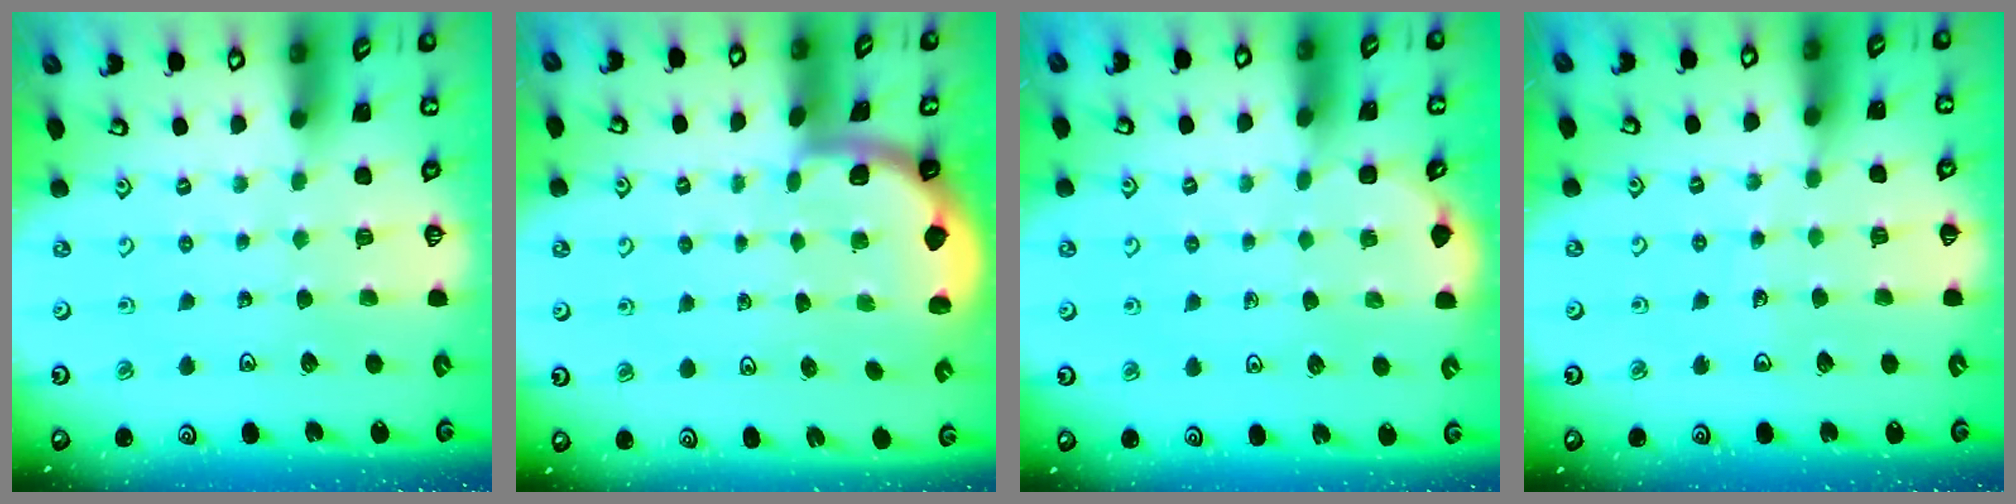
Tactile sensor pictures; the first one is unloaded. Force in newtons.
{"total": 1.4, "press": 1.4, "slide": 0.1}
{"total": 3.0, "press": 3.0, "slide": 0.3}
{"total": 2.5, "press": 2.5, "slide": 0.2}